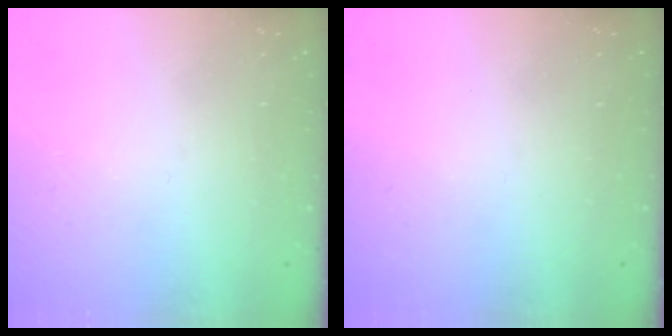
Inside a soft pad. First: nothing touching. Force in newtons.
{"total": 0.0}